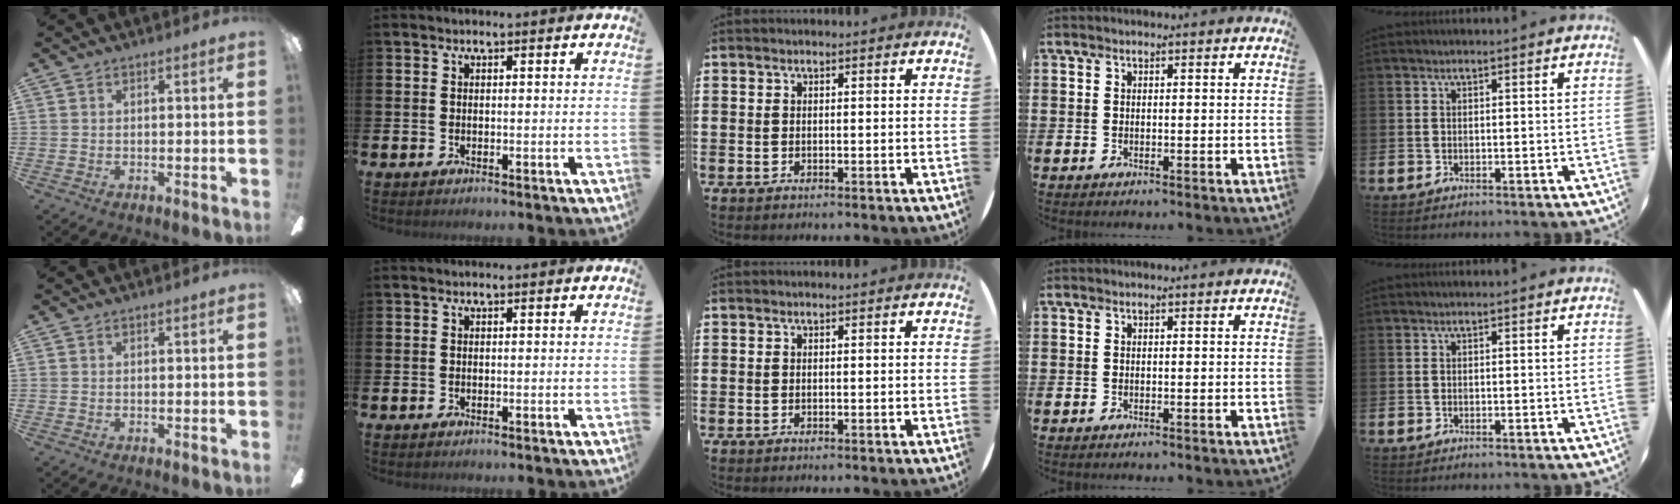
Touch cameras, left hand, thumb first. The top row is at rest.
{}